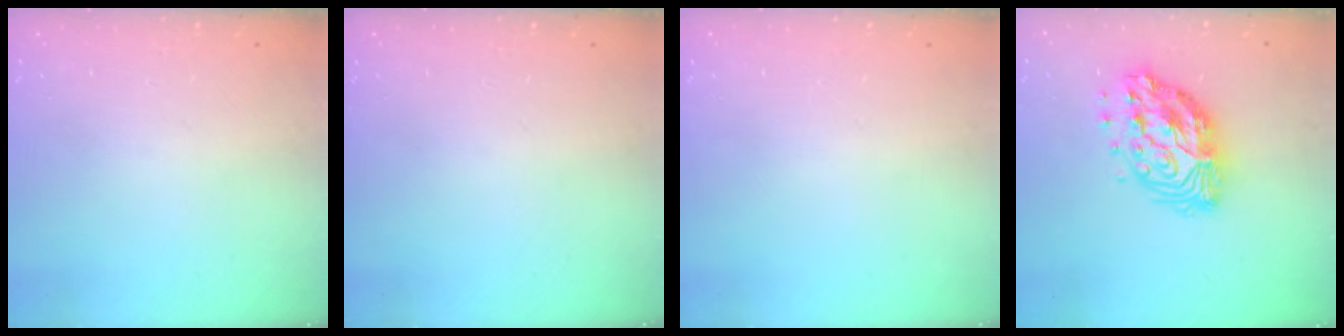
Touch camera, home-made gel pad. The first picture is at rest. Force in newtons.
{"total": 0.0}
{"total": 0.0}
{"total": 15.1, "press": 15.0, "slide": 1.1}